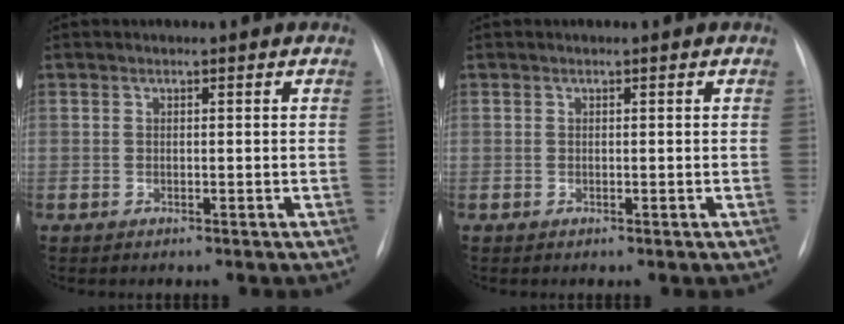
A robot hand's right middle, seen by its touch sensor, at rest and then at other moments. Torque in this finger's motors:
{"motor_torque": [0.19, -0.20, 0.04, 0.02]}